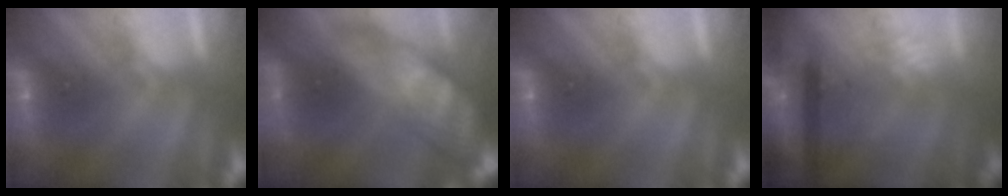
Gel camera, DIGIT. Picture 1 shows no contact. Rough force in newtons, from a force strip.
{"total": 8.1}
{"total": 0.0}
{"total": 9.2}